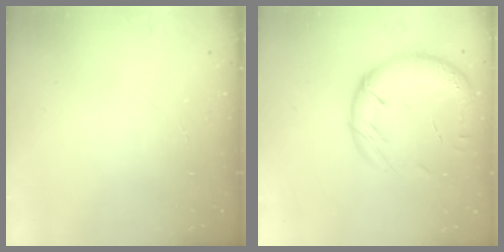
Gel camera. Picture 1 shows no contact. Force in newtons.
{"total": 19.3, "press": 18.8, "slide": 4.3}